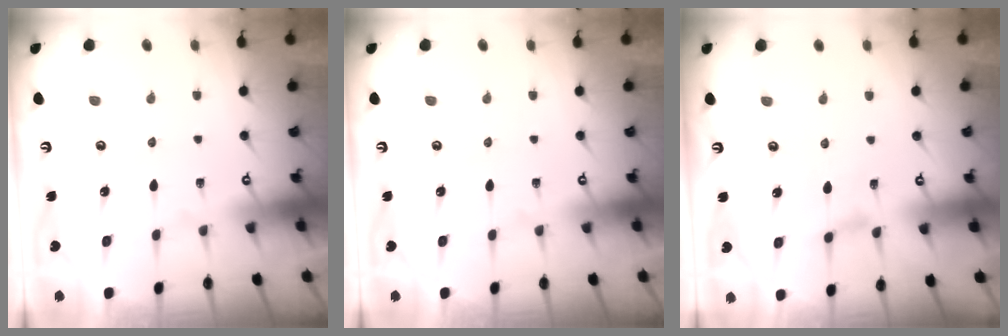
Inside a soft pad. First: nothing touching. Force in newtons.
{"total": 0.0}
{"total": 1.4, "press": 1.4, "slide": 0.4}